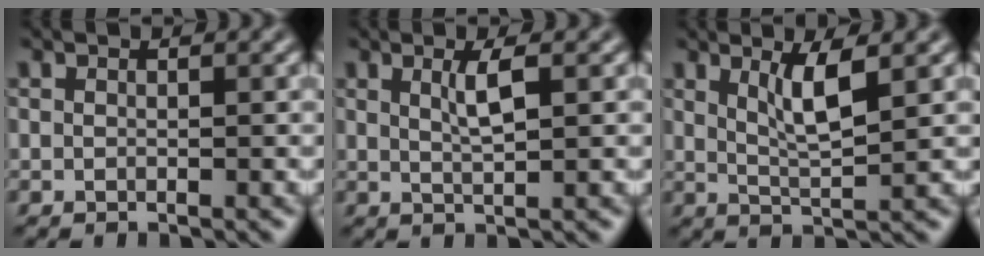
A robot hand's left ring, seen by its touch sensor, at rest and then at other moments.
{"total": 2.3, "force": [0.8, 0.5, 2.1], "torque": [-0.036, -0.001, 0.013]}
{"total": 3.3, "force": [1.4, 0.7, 2.9], "torque": [-0.052, -0.006, 0.029]}